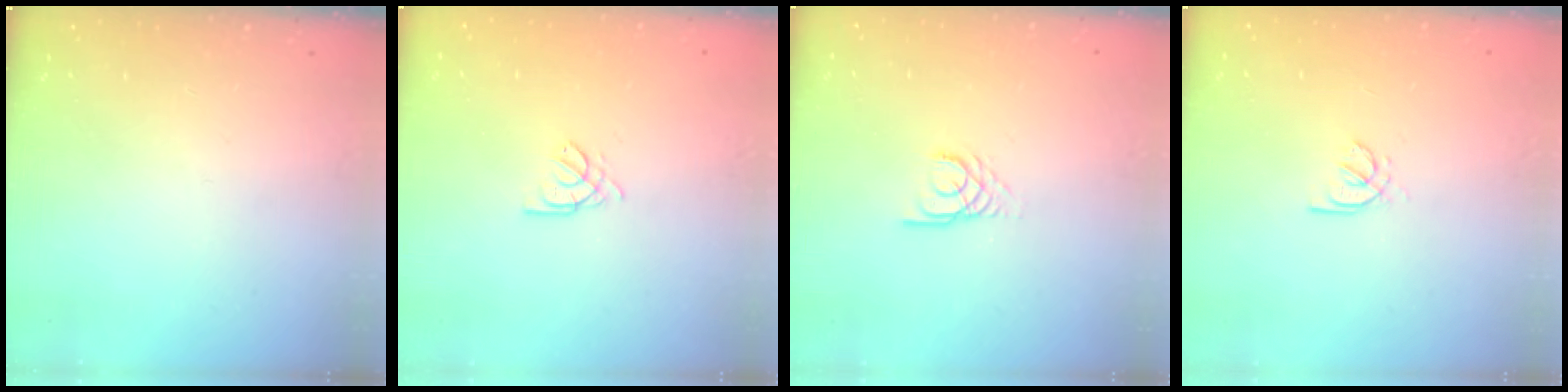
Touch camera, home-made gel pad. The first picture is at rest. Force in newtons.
{"total": 2.0, "press": 2.0, "slide": 0.4}
{"total": 1.3, "press": 1.3, "slide": 0.2}
{"total": 2.1, "press": 2.1, "slide": 0.6}